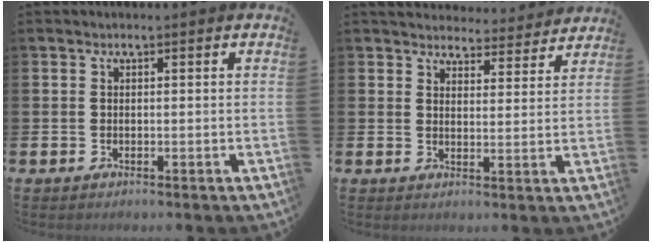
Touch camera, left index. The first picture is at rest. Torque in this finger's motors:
{"motor_torque": [0.92, -1.22, 0.22, -0.01]}